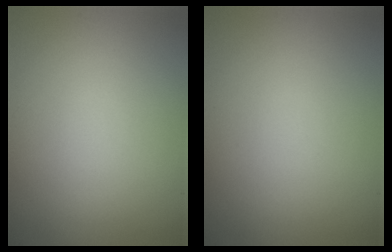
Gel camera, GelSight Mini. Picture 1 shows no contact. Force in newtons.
{"total": 0.0}